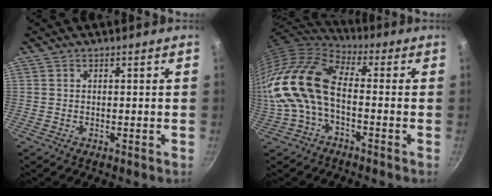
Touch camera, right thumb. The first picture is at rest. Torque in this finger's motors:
{"motor_torque": [2.06, 2.95, 2.06, -0.71, 0.54]}